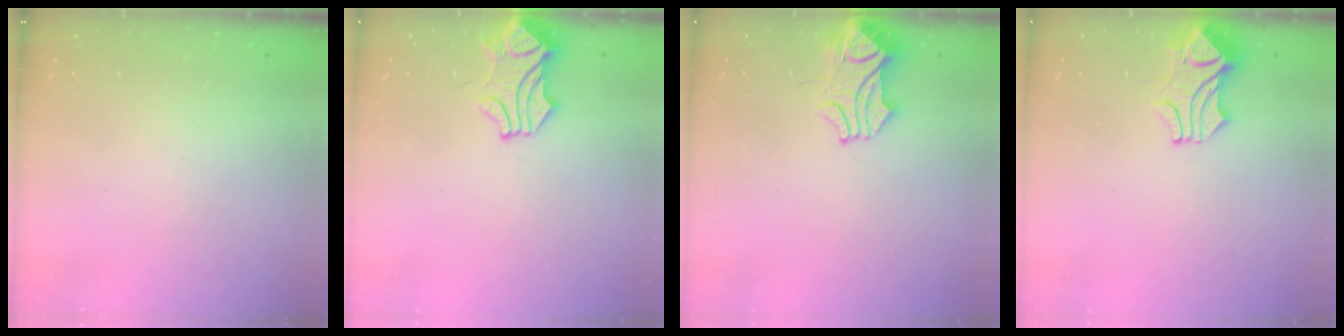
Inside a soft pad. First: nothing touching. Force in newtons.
{"total": 1.8, "press": 1.7, "slide": 0.5}
{"total": 3.5, "press": 3.4, "slide": 0.7}
{"total": 2.0, "press": 1.6, "slide": 1.1}